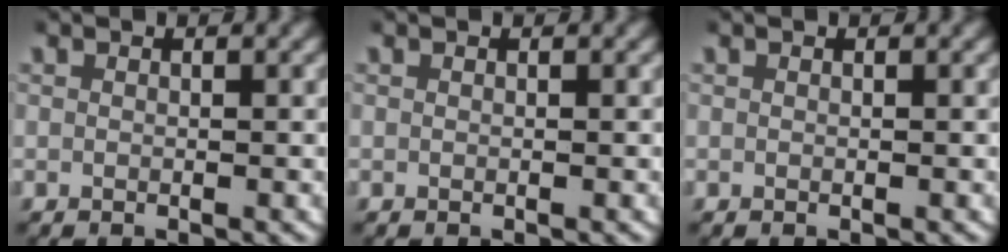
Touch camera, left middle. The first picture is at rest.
{"total": 0.0}
{"total": 0.0}